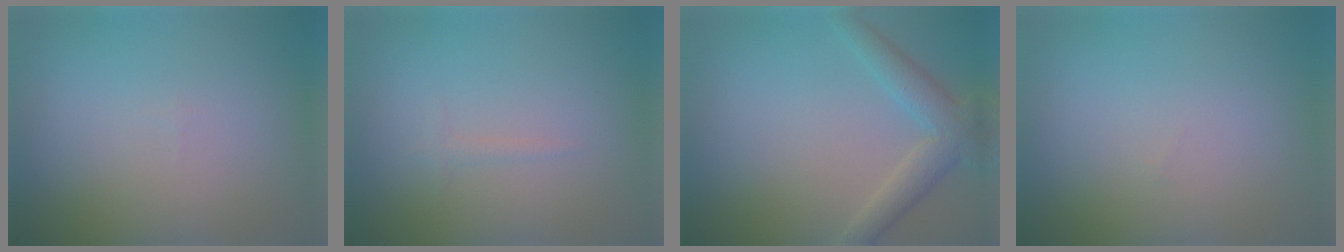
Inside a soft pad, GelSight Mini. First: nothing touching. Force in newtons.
{"total": 0.6, "press": 0.6, "slide": 0.0}
{"total": 3.8, "press": 3.8, "slide": 0.2}
{"total": 0.0}